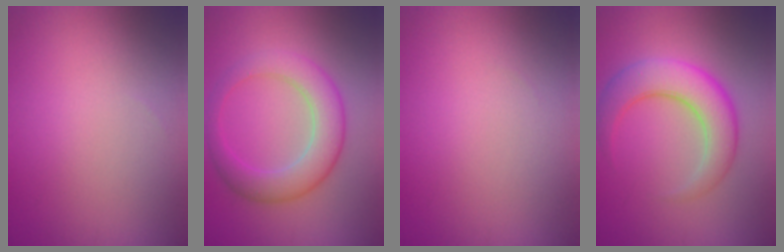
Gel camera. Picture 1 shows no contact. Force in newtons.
{"total": 5.4, "press": 5.4, "slide": 0.3}
{"total": 0.0}
{"total": 6.2, "press": 6.2, "slide": 0.3}